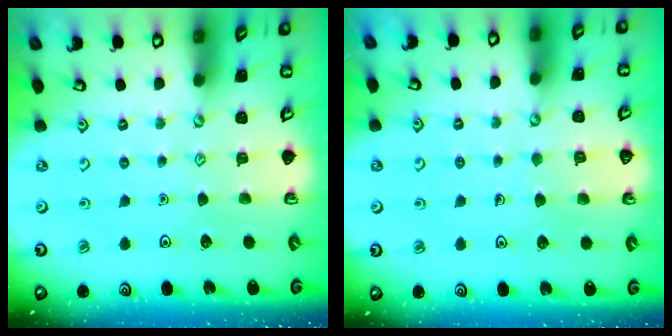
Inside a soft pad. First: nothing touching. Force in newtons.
{"total": 4.8, "press": 4.8, "slide": 0.3}